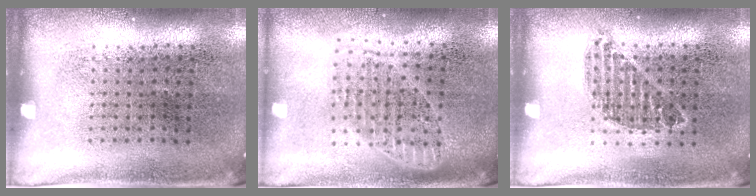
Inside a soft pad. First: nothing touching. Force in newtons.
{"total": 1.7, "press": 1.4, "slide": 0.9}
{"total": 0.7, "press": 0.7, "slide": 0.2}